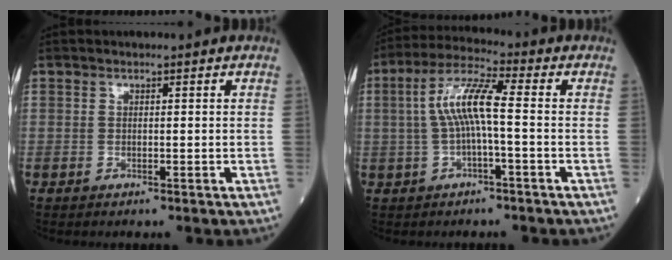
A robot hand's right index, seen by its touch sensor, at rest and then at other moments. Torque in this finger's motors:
{"motor_torque": [1.13, -0.02, 0.37, 0.17]}